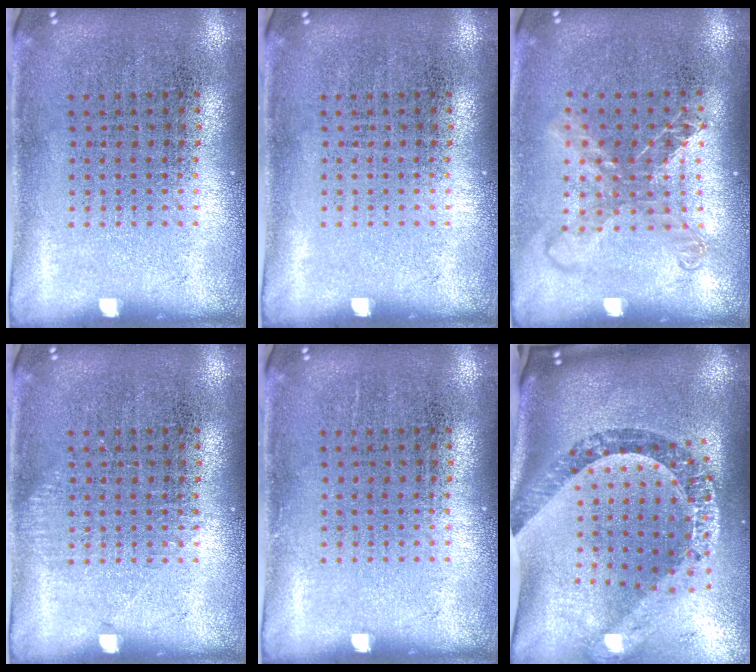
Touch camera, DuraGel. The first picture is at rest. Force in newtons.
{"total": 0.0}
{"total": 1.6, "press": 1.3, "slide": 0.9}
{"total": 0.8, "press": 0.7, "slide": 0.2}
{"total": 0.0}
{"total": 2.6, "press": 2.0, "slide": 1.6}